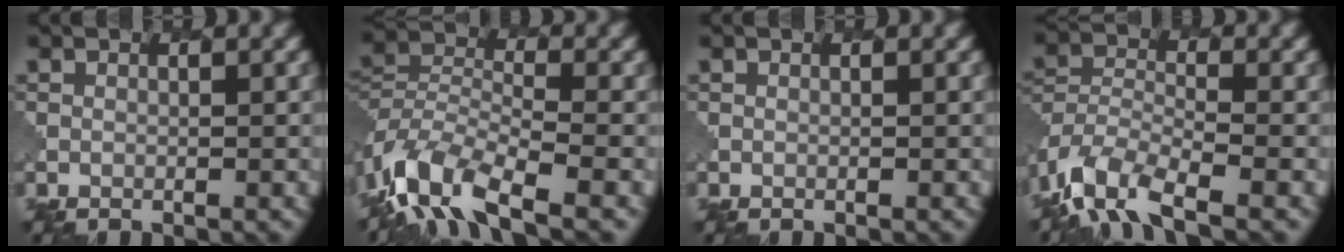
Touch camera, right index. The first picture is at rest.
{"total": 9.1, "force": [-6.0, 4.0, 5.6], "torque": [-0.108, -0.009, -0.124]}
{"total": 0.0}
{"total": 8.1, "force": [-5.4, 3.6, 4.8], "torque": [-0.093, -0.012, -0.111]}